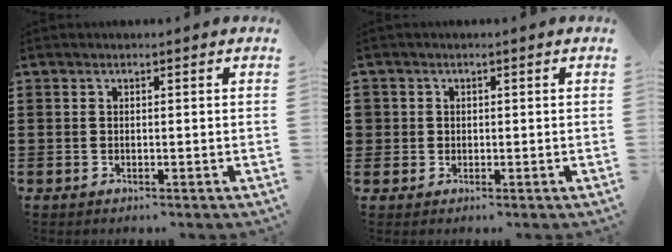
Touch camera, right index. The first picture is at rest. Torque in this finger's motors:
{"motor_torque": [2.14, 0.00, 0.04, 0.02]}